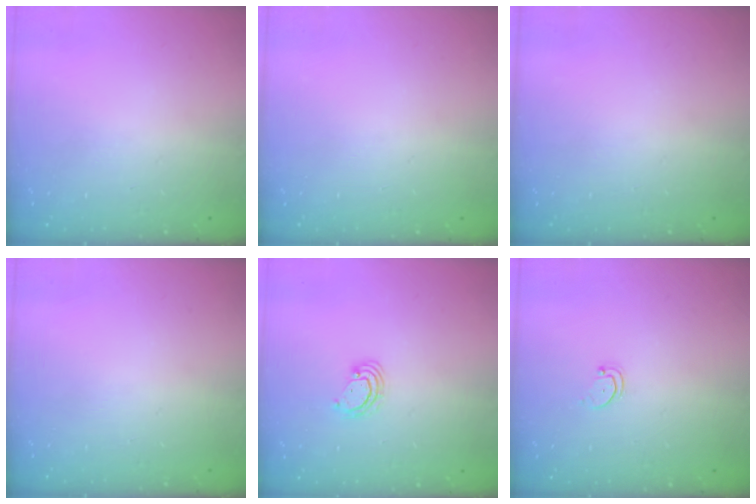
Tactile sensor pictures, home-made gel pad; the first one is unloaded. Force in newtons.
{"total": 0.0}
{"total": 0.0}
{"total": 0.0}
{"total": 3.6, "press": 3.6, "slide": 0.4}
{"total": 1.6, "press": 1.6, "slide": 0.4}